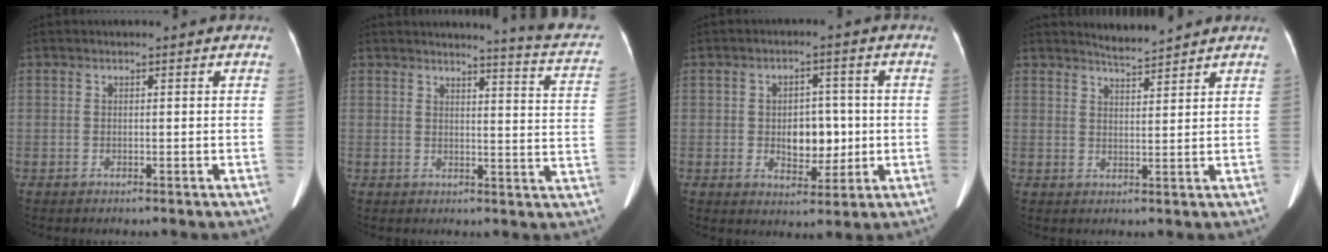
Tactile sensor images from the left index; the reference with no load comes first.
{"total": 10.8, "force": [9.8, -0.2, 4.5], "torque": [-0.048, -0.053, 0.086]}
{"total": 6.3, "force": [-0.4, 3.9, 4.9], "torque": [-0.074, 0.008, 0.003]}
{"total": 3.3, "force": [3.2, -0.5, 0.4], "torque": [-0.012, 0.000, 0.060]}